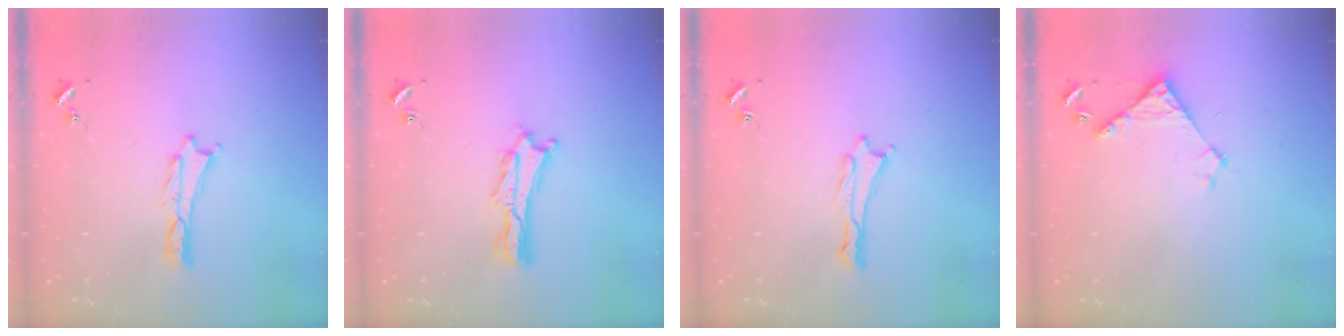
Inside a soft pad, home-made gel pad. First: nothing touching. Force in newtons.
{"total": 2.1, "press": 2.1, "slide": 0.3}
{"total": 0.0}
{"total": 4.0, "press": 4.0, "slide": 0.3}